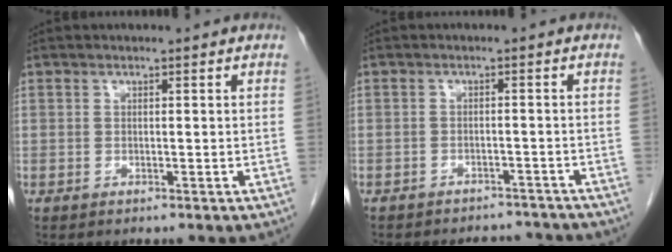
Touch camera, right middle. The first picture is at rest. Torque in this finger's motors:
{"motor_torque": [1.07, -1.07, 0.08, 0.06]}